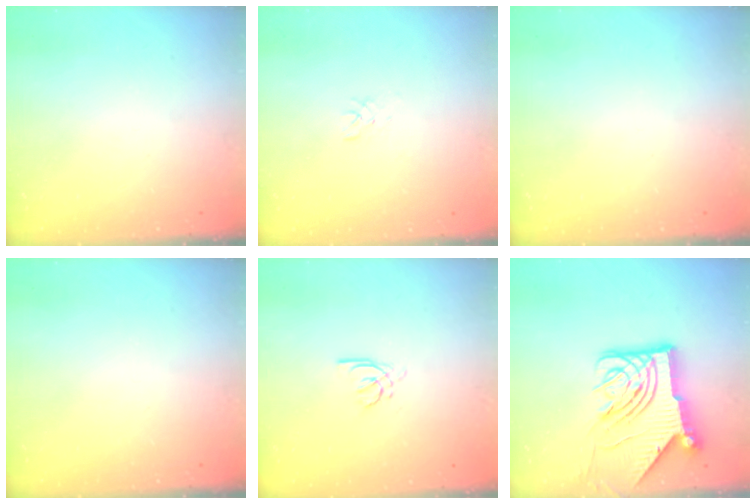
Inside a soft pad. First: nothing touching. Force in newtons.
{"total": 1.7, "press": 1.7, "slide": 0.2}
{"total": 0.0}
{"total": 0.0}
{"total": 2.1, "press": 2.0, "slide": 0.6}
{"total": 15.0, "press": 14.9, "slide": 1.5}